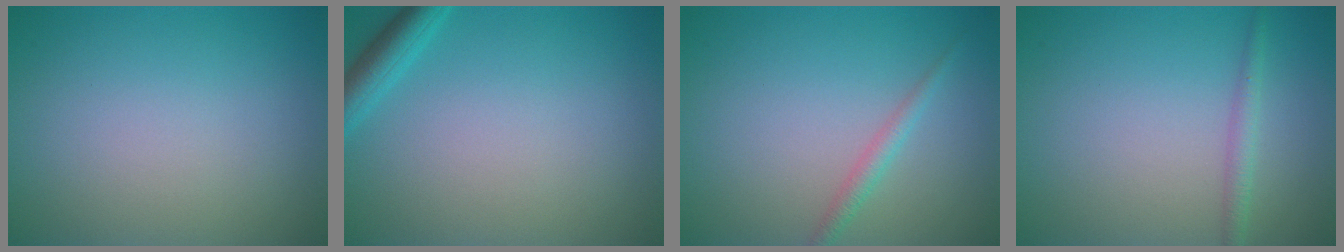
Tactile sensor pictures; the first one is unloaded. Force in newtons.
{"total": 2.4, "press": 2.4, "slide": 0.2}
{"total": 1.4, "press": 1.4, "slide": 0.0}
{"total": 1.4, "press": 1.4, "slide": 0.1}